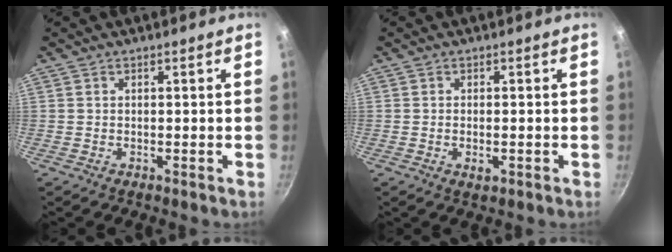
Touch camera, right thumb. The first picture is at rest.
{"total": 2.0, "force": [-0.6, 0.9, 1.7], "torque": [-0.032, -0.001, -0.008]}